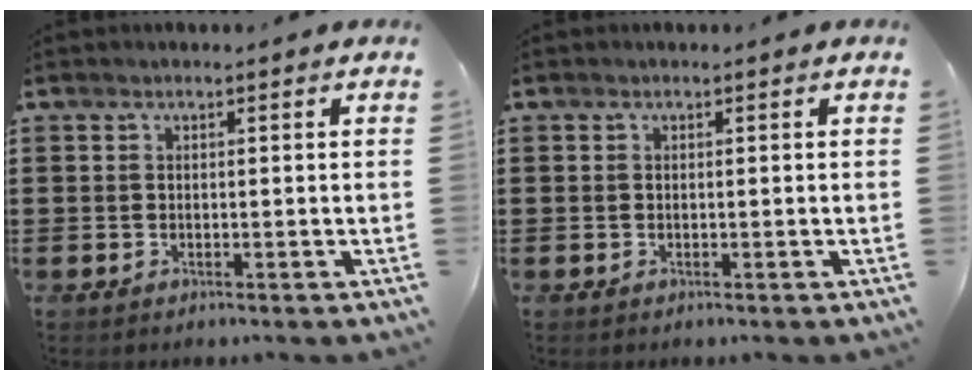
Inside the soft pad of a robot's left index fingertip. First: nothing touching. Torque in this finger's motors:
{"motor_torque": [0.09, -0.09, 0.00, 0.00]}